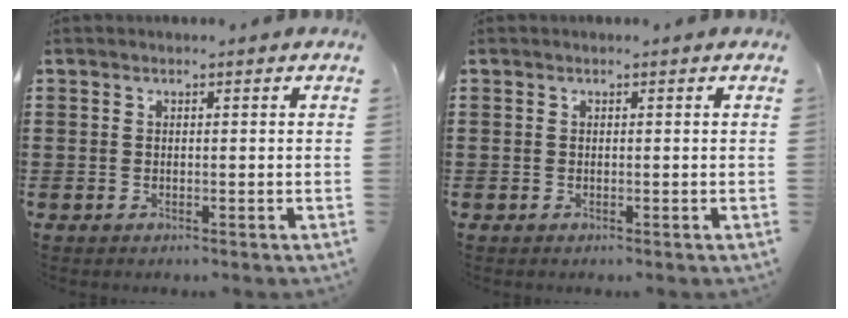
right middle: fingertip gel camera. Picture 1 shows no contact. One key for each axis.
{"total": 0.0}